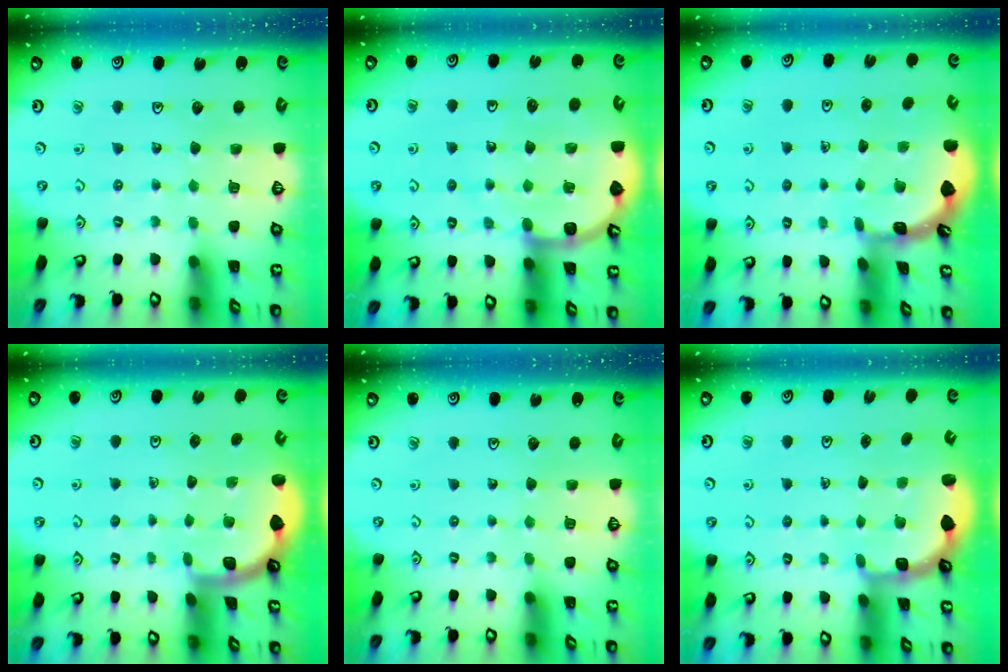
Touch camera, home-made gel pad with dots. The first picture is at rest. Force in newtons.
{"total": 10.8, "press": 10.3, "slide": 3.3}
{"total": 1.8, "press": 1.8, "slide": 0.1}
{"total": 1.7, "press": 1.7, "slide": 0.1}
{"total": 0.0}
{"total": 2.8, "press": 2.3, "slide": 1.7}